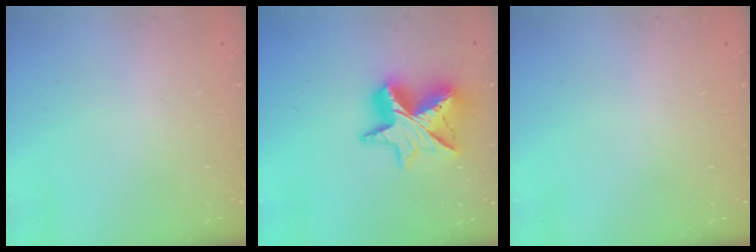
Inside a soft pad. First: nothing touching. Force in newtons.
{"total": 14.6, "press": 14.6, "slide": 1.3}
{"total": 0.0}